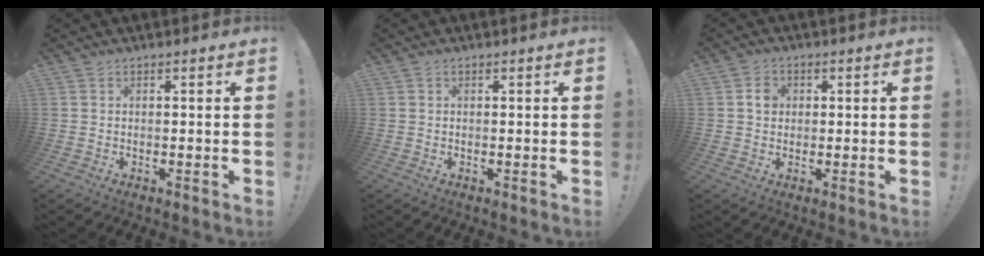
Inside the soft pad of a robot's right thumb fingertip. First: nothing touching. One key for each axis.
{"total": 0.0}
{"total": 3.7, "fx": 0.6, "fy": 3.2, "fz": 1.8, "tx": -0.016, "ty": 0.000, "tz": 0.006}